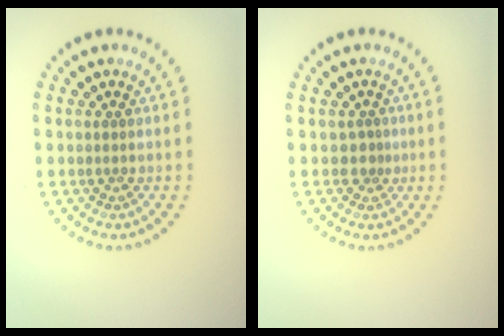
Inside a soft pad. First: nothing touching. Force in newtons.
{"total": 1.0, "press": 0.6, "slide": 0.8}